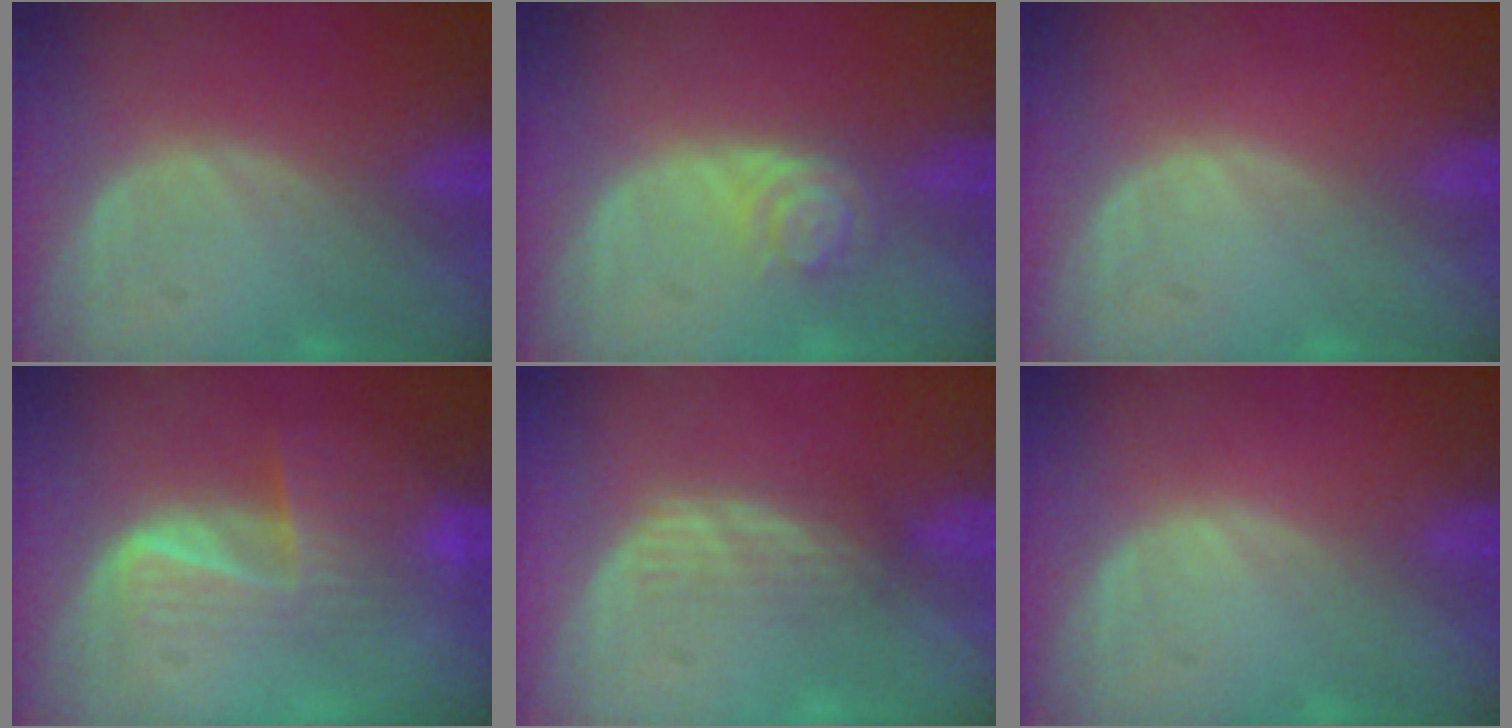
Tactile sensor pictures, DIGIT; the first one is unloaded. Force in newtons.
{"total": 3.9, "press": 3.5, "slide": 1.9}
{"total": 0.0}
{"total": 5.9, "press": 5.4, "slide": 2.3}
{"total": 3.1, "press": 2.7, "slide": 1.6}
{"total": 0.0}